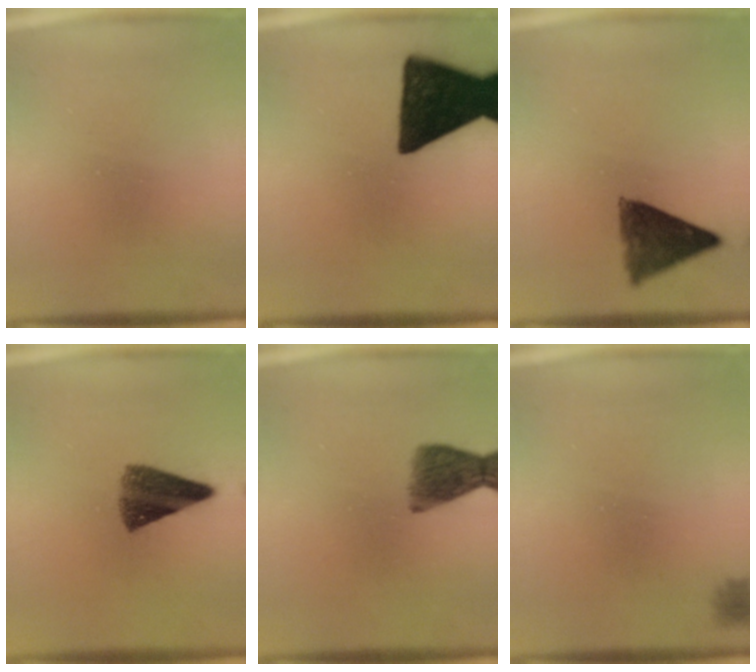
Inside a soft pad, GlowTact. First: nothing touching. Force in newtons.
{"total": 15.9}
{"total": 7.2}
{"total": 7.6}
{"total": 4.3}
{"total": 1.6}